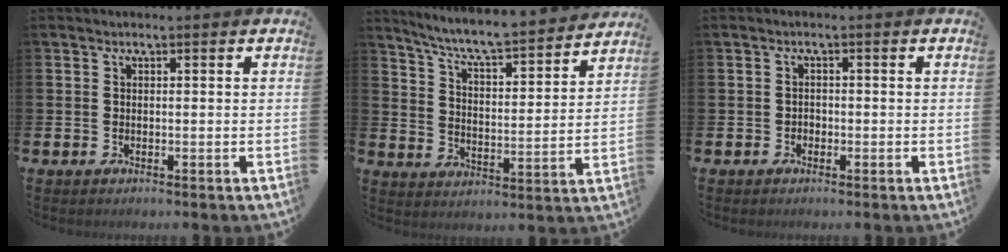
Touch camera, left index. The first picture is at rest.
{"total": 7.1, "force": [6.7, 0.3, 2.3], "torque": [-0.068, -0.058, 0.111]}
{"total": 1.1, "force": [-0.6, 0.8, 0.2], "torque": [0.000, 0.001, -0.015]}